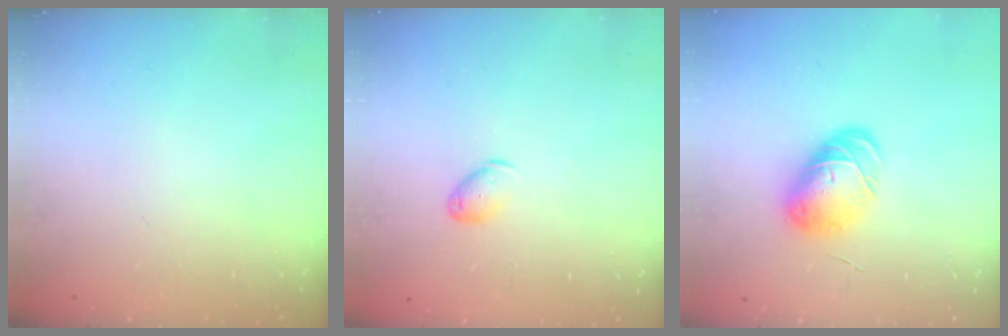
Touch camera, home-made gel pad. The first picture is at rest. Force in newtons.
{"total": 6.0, "press": 5.9, "slide": 1.0}
{"total": 9.7, "press": 9.7, "slide": 0.1}